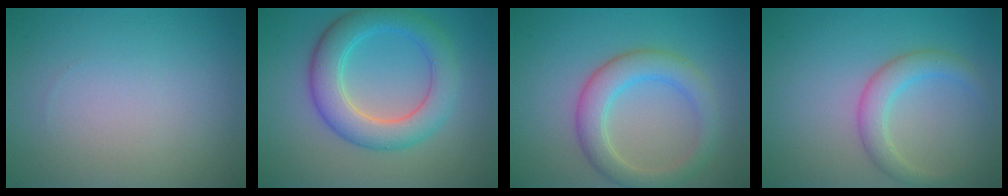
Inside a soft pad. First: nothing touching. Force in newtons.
{"total": 5.9, "press": 5.9, "slide": 0.0}
{"total": 4.4, "press": 4.4, "slide": 0.2}
{"total": 2.8, "press": 2.8, "slide": 0.2}